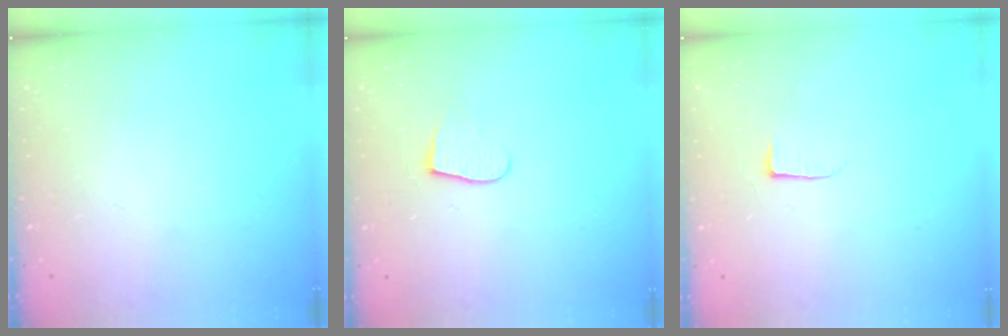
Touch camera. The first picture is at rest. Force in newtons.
{"total": 5.4, "press": 5.4, "slide": 0.5}
{"total": 3.9, "press": 3.9, "slide": 0.5}